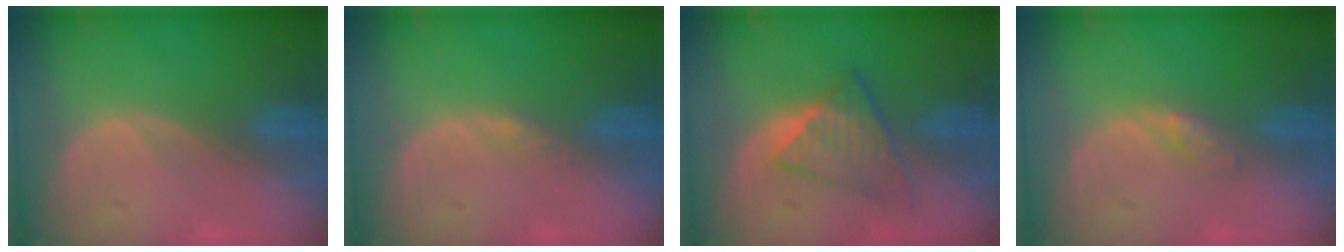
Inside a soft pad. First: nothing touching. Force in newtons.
{"total": 1.0, "press": 0.8, "slide": 0.6}
{"total": 6.0, "press": 5.6, "slide": 1.9}
{"total": 2.0, "press": 2.0, "slide": 0.1}